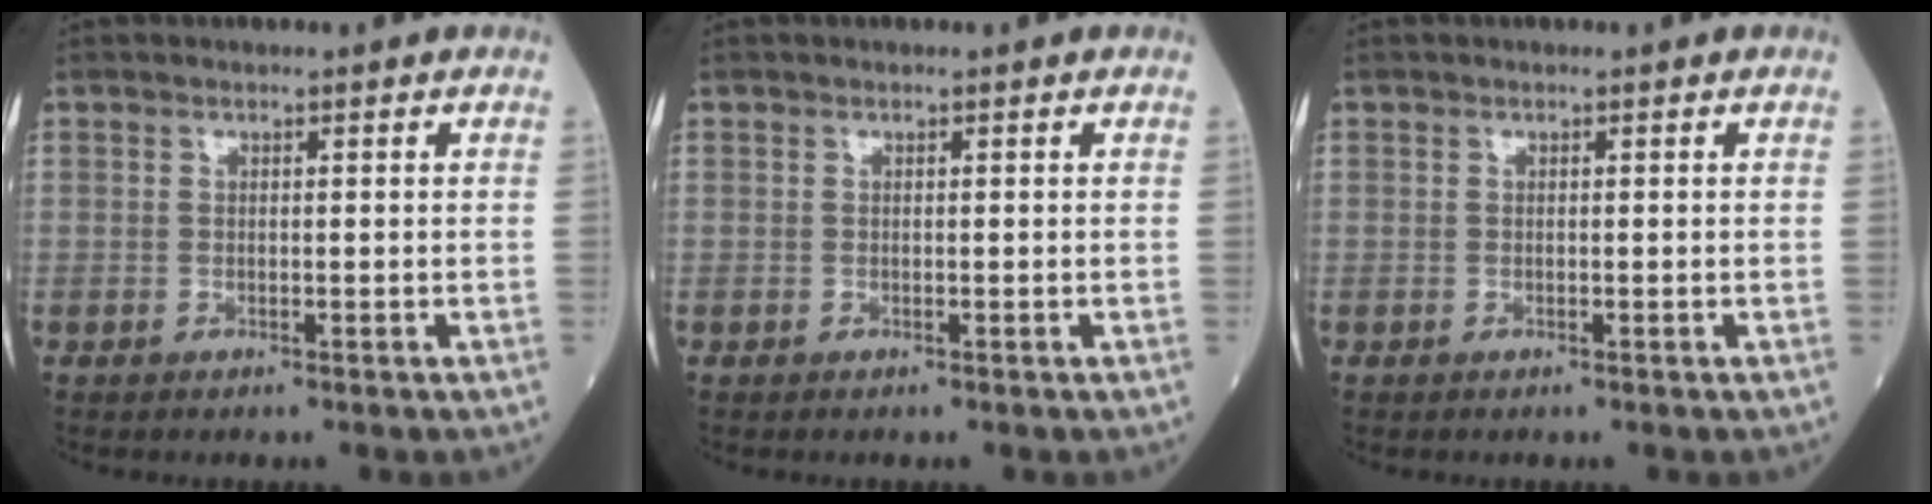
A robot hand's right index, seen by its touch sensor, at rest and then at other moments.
{"total": 0.0}
{"total": 0.0}